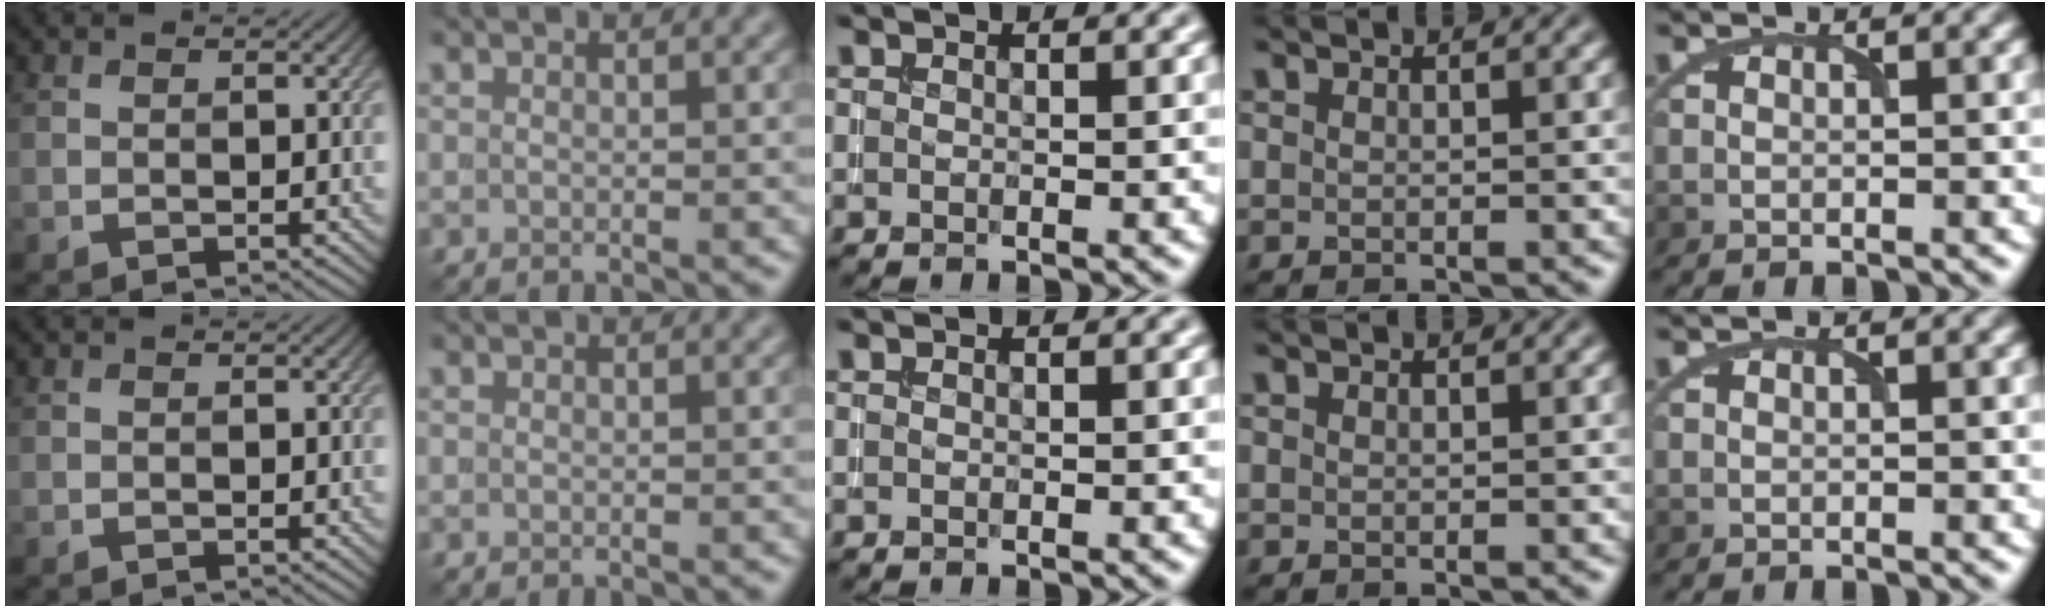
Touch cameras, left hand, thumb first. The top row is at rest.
{}